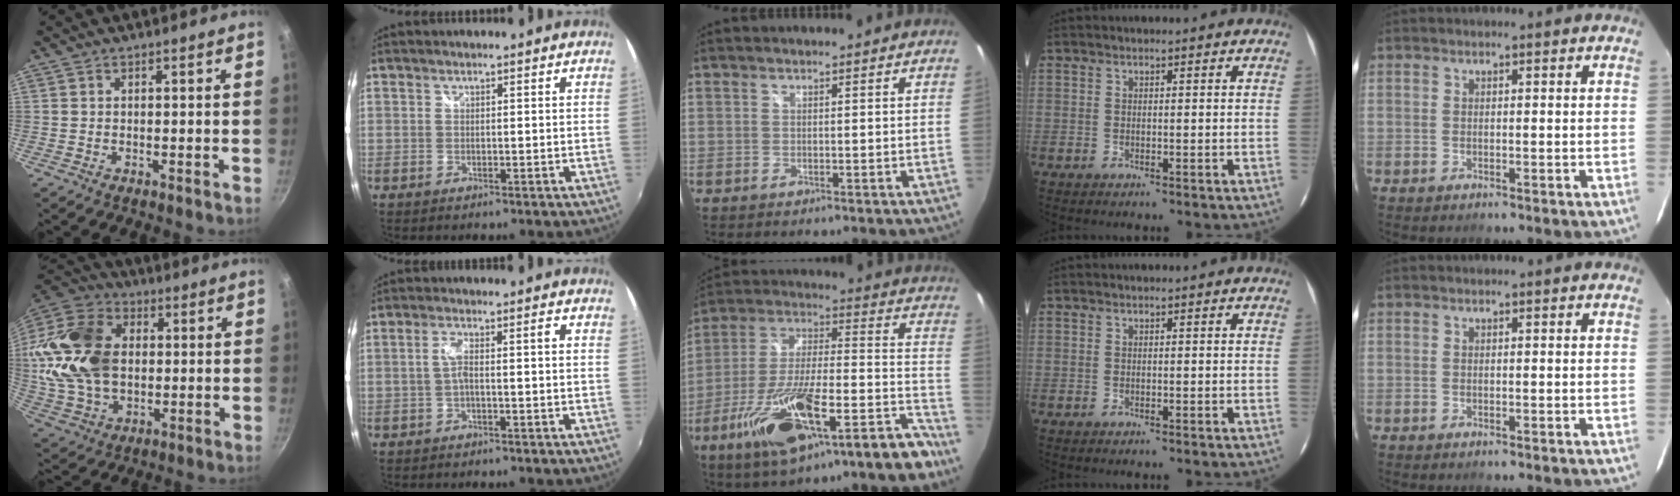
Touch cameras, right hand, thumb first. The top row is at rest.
{"thumb": {"total": 21.1, "force": [1.8, 15.2, 14.6], "torque": [-0.272, 0.020, 0.034]}, "index": {"total": 3.3, "force": [-1.1, 0.1, 3.1], "torque": [-0.060, 0.006, -0.020]}, "middle": {"total": 24.6, "force": [-16.7, 5.1, 17.3], "torque": [-0.272, -0.004, -0.267]}}